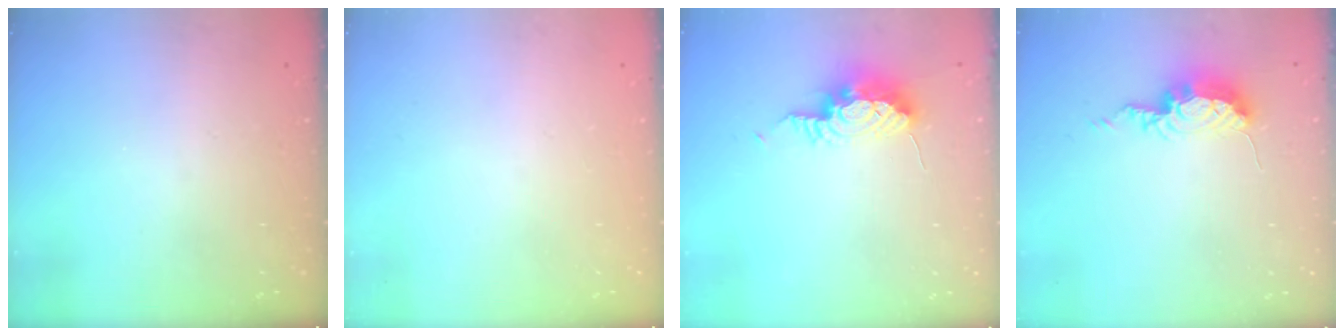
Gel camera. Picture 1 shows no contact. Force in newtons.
{"total": 0.0}
{"total": 9.9, "press": 9.5, "slide": 2.7}
{"total": 8.9, "press": 8.9, "slide": 0.4}